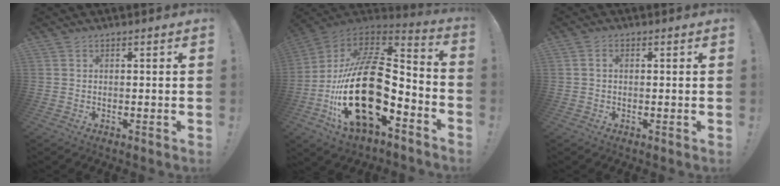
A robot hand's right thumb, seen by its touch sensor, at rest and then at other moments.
{"total": 30.0, "force": [-5.6, 15.5, 25.0], "torque": [-0.473, 0.021, -0.083]}
{"total": 1.1, "force": [0.0, 0.8, 0.8], "torque": [-0.017, 0.005, 0.000]}